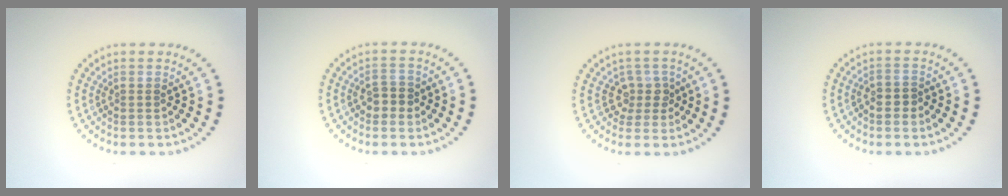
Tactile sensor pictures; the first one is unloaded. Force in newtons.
{"total": 1.8, "press": 1.8, "slide": 0.5}
{"total": 2.0, "press": 1.5, "slide": 1.3}
{"total": 1.2, "press": 1.0, "slide": 0.7}